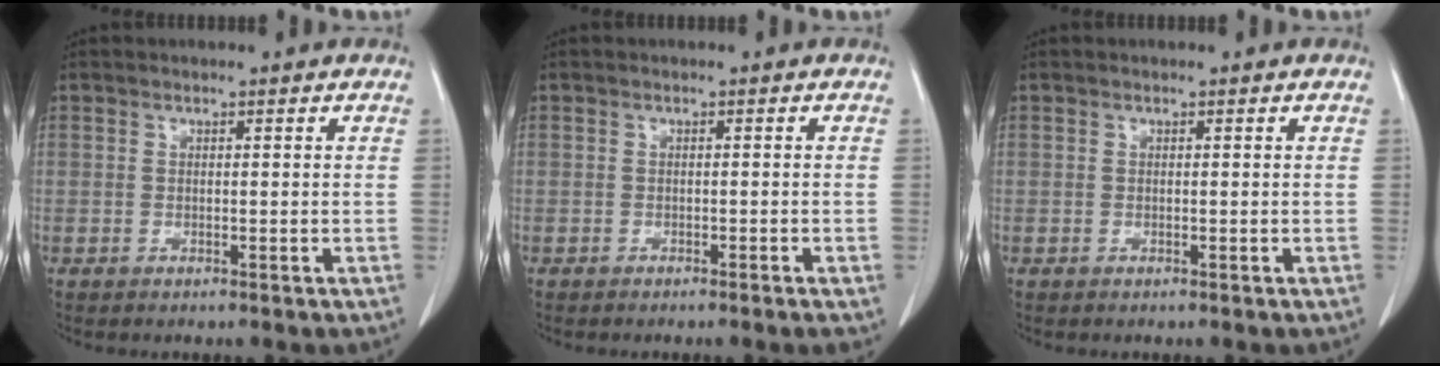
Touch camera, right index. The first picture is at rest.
{"total": 1.5, "force": [-1.0, 0.3, 1.2], "torque": [-0.016, -0.002, -0.012]}
{"total": 0.0}